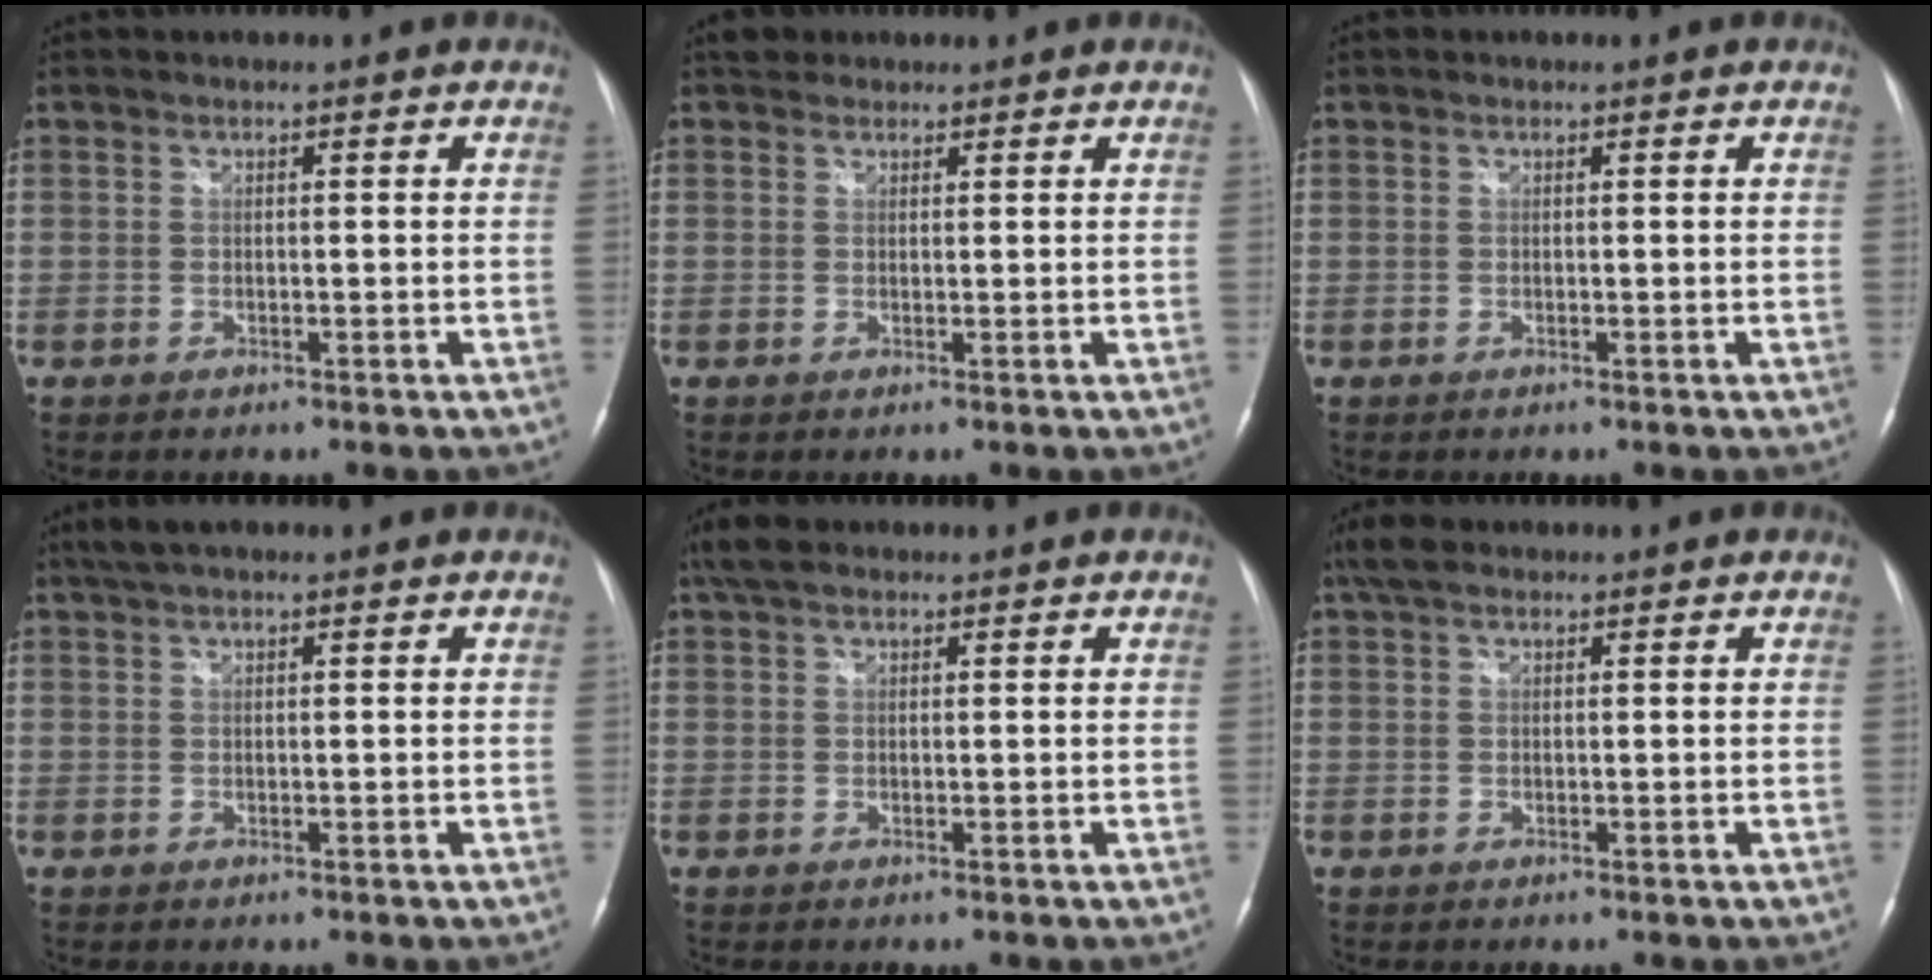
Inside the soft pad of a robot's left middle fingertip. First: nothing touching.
{"total": 2.2, "force": [1.7, 1.3, 0.1], "torque": [0.000, 0.015, 0.025]}
{"total": 0.0}
{"total": 3.5, "force": [2.7, 0.8, 2.2], "torque": [-0.044, 0.027, 0.049]}
{"total": 3.4, "force": [2.5, 1.7, 1.6], "torque": [-0.039, 0.025, 0.047]}
{"total": 3.1, "force": [2.2, 1.5, 1.6], "torque": [-0.039, 0.026, 0.042]}